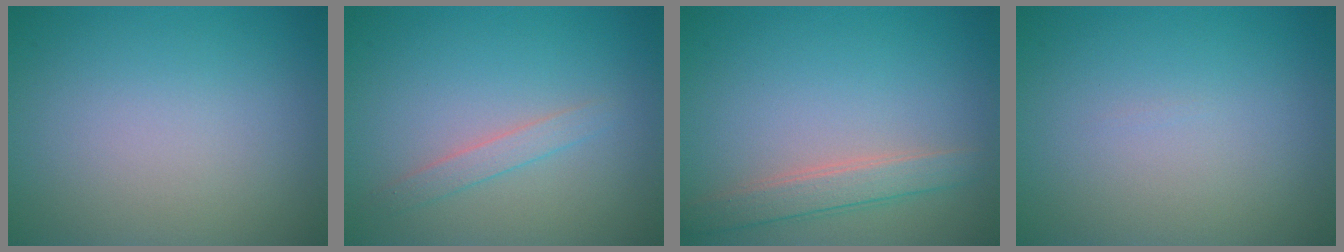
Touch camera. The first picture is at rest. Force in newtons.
{"total": 1.4, "press": 1.3, "slide": 0.1}
{"total": 2.6, "press": 2.6, "slide": 0.1}
{"total": 0.0}